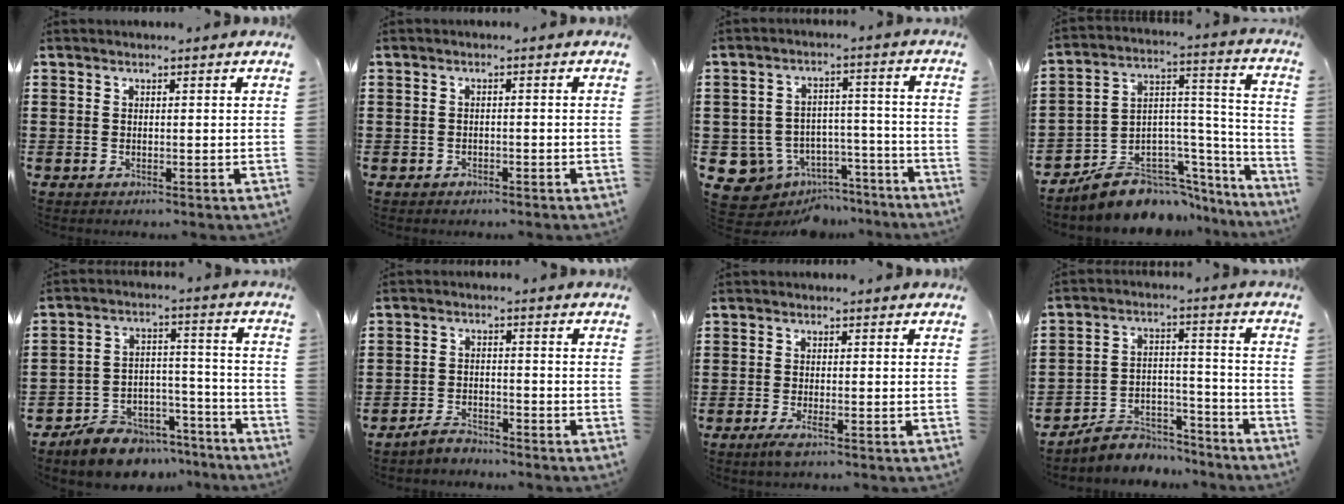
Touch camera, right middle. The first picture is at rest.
{"total": 0.9, "force": [-0.8, 0.5, 0.1], "torque": [-0.005, 0.000, -0.019]}
{"total": 6.9, "force": [-5.0, 4.6, 1.5], "torque": [-0.052, 0.017, -0.093]}
{"total": 9.6, "force": [-8.4, 4.2, 1.8], "torque": [-0.037, 0.013, -0.155]}
{"total": 7.9, "force": [-7.4, 2.9, 0.9], "torque": [-0.015, 0.031, -0.139]}
{"total": 2.8, "force": [-2.8, 0.5, 0.2], "torque": [-0.011, 0.004, -0.058]}
{"total": 1.7, "force": [-0.8, 0.2, 1.5], "torque": [-0.031, -0.007, -0.017]}
{"total": 6.4, "force": [-6.0, 2.1, 0.5], "torque": [-0.013, 0.017, -0.119]}